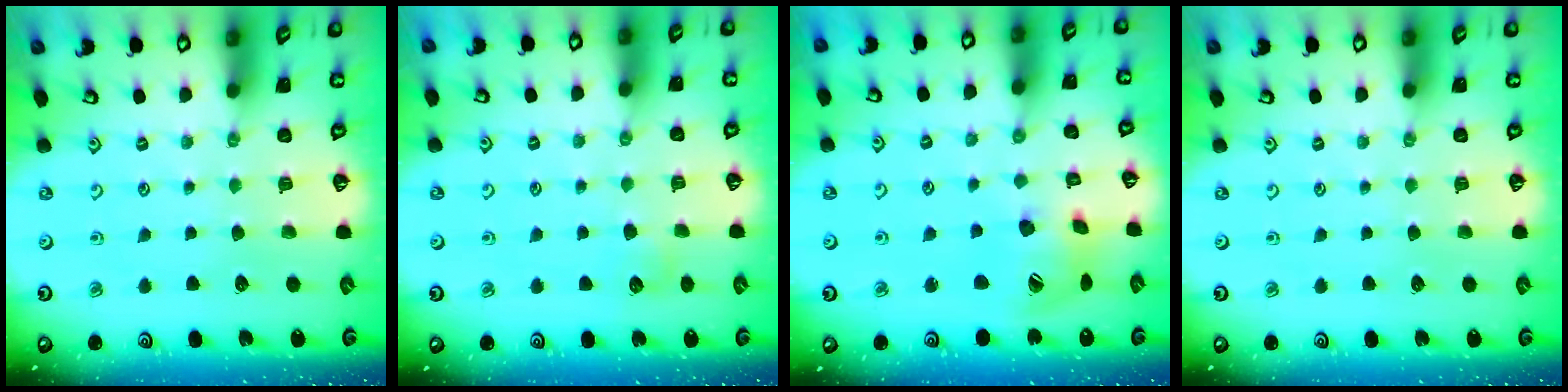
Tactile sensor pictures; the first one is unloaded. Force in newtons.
{"total": 4.3, "press": 4.2, "slide": 0.5}
{"total": 15.0, "press": 14.9, "slide": 1.9}
{"total": 0.0}